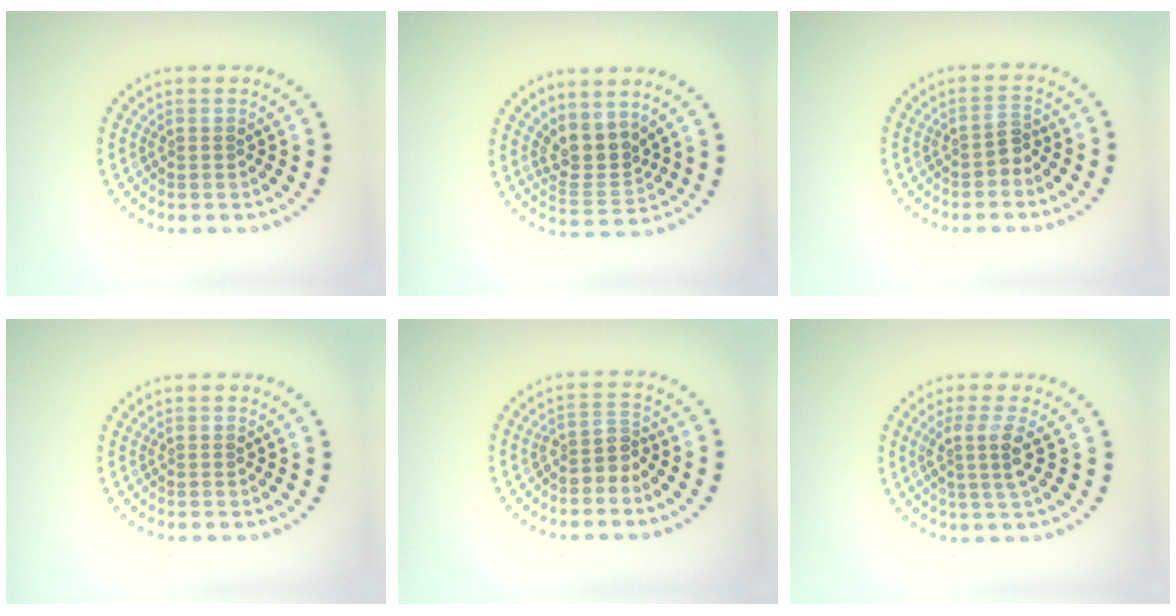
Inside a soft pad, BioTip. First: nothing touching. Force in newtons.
{"total": 3.2, "press": 2.4, "slide": 2.0}
{"total": 1.4, "press": 1.2, "slide": 0.6}
{"total": 0.0}
{"total": 2.2, "press": 1.5, "slide": 1.6}
{"total": 2.5, "press": 1.9, "slide": 1.7}